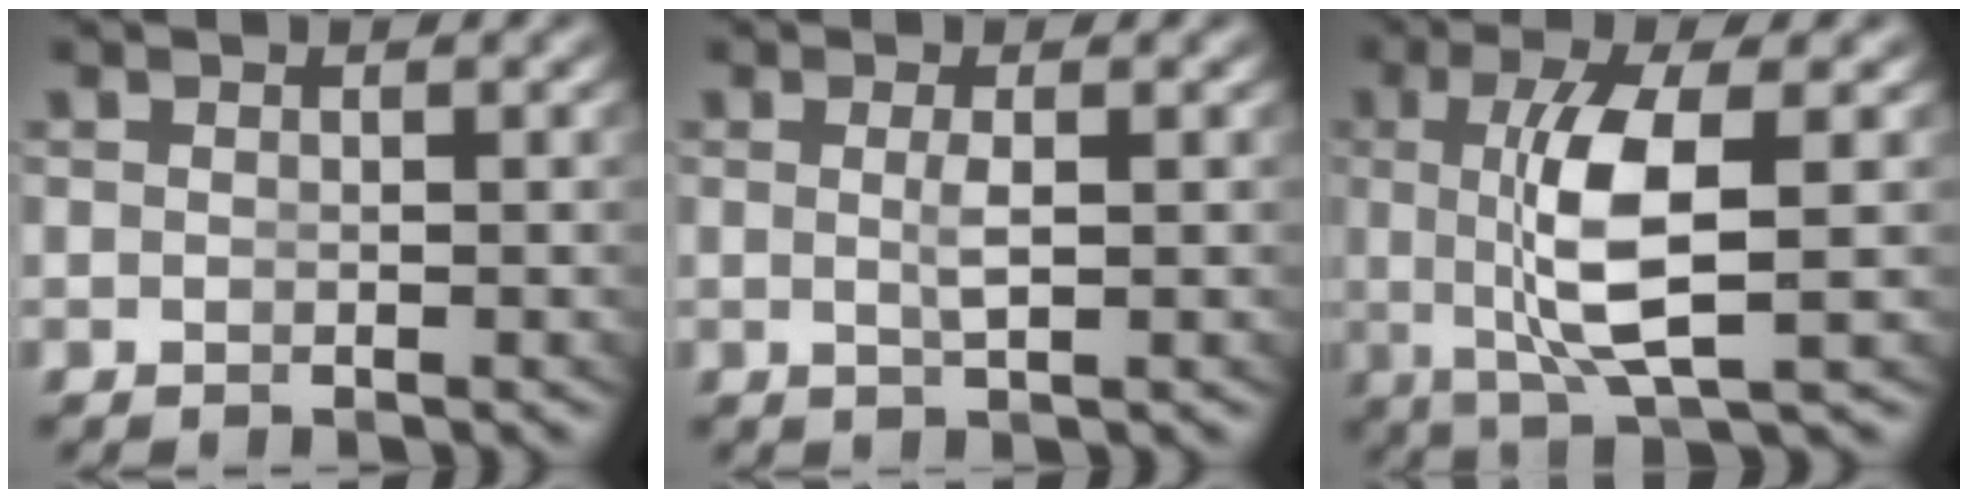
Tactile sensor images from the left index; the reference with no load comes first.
{"total": 1.4, "force": [-0.1, -0.4, 1.3], "torque": [-0.028, -0.012, 0.006]}
{"total": 6.3, "force": [0.2, 0.9, 6.2], "torque": [-0.124, -0.013, 0.015]}